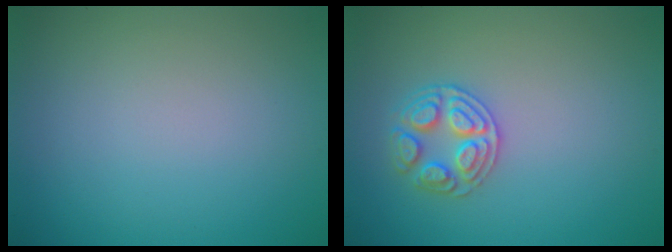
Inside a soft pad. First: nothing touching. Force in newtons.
{"total": 2.6, "press": 2.6, "slide": 0.2}